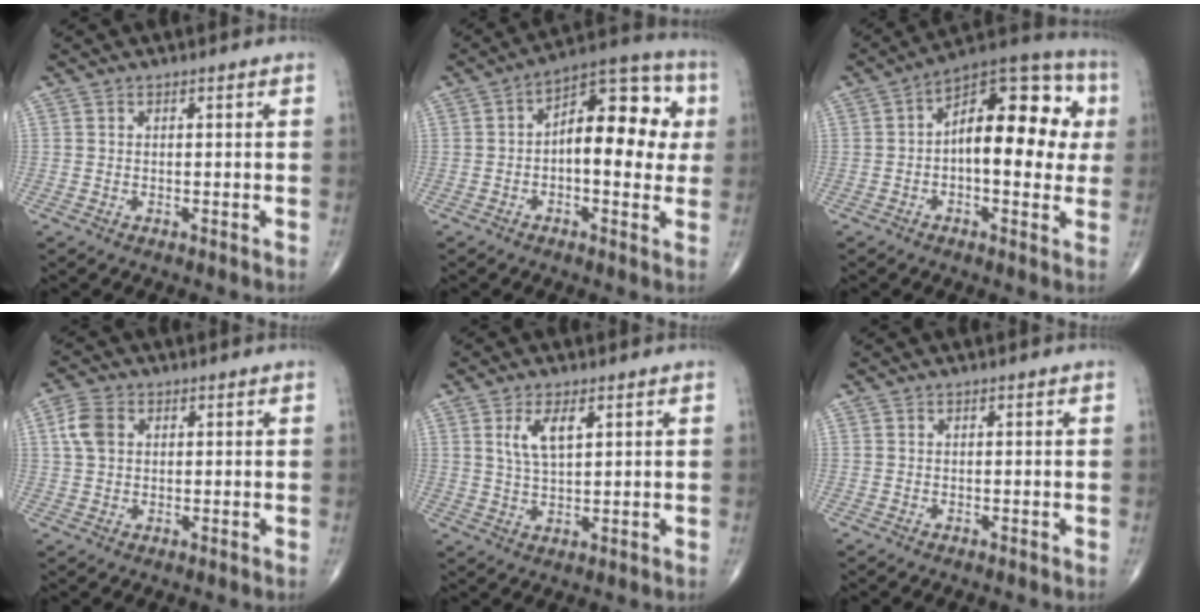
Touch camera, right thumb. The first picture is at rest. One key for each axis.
{"total": 15.3, "fx": 1.1, "fy": 7.6, "fz": 13.2, "tx": -0.156, "ty": 0.033, "tz": 0.007}
{"total": 18.3, "fx": 1.6, "fy": 8.9, "fz": 15.9, "tx": -0.199, "ty": 0.037, "tz": 0.013}
{"total": 5.1, "fx": 1.3, "fy": 3.6, "fz": 3.3, "tx": -0.069, "ty": 0.007, "tz": 0.022}
{"total": 5.6, "fx": 2.3, "fy": 2.2, "fz": 4.6, "tx": -0.086, "ty": -0.010, "tz": 0.048}
{"total": 0.0}